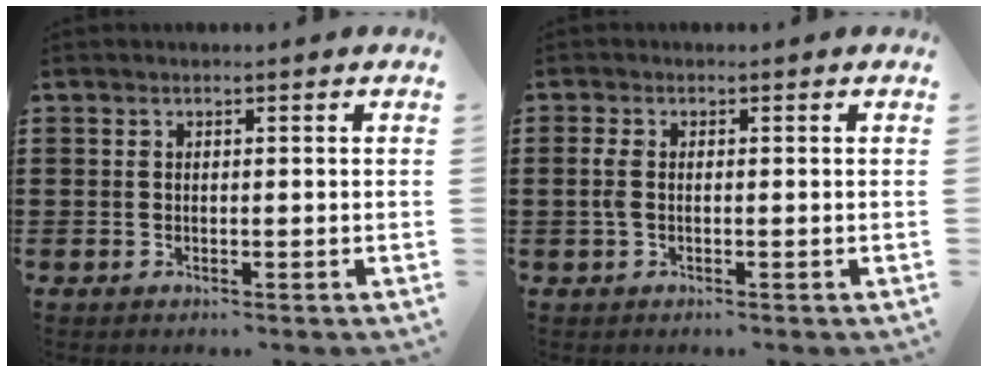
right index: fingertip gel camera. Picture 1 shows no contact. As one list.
[{"total": 1.9, "force": [-0.3, 0.8, 1.7], "torque": [-0.045, -0.004, -0.009]}]